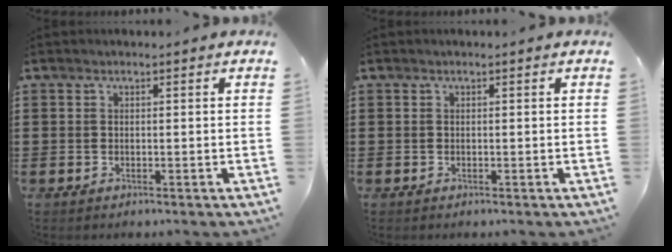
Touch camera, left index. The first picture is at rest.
{"total": 0.0}